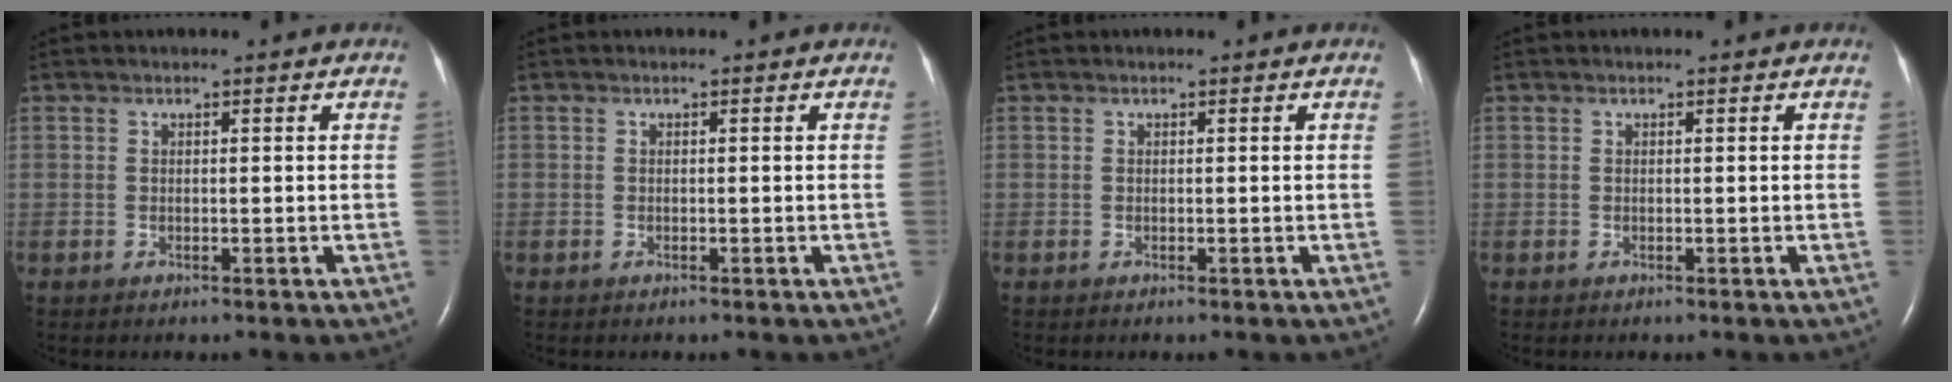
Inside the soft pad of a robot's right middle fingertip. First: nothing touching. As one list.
[{"total": 0.0}, {"total": 0.0}, {"total": 0.0}]